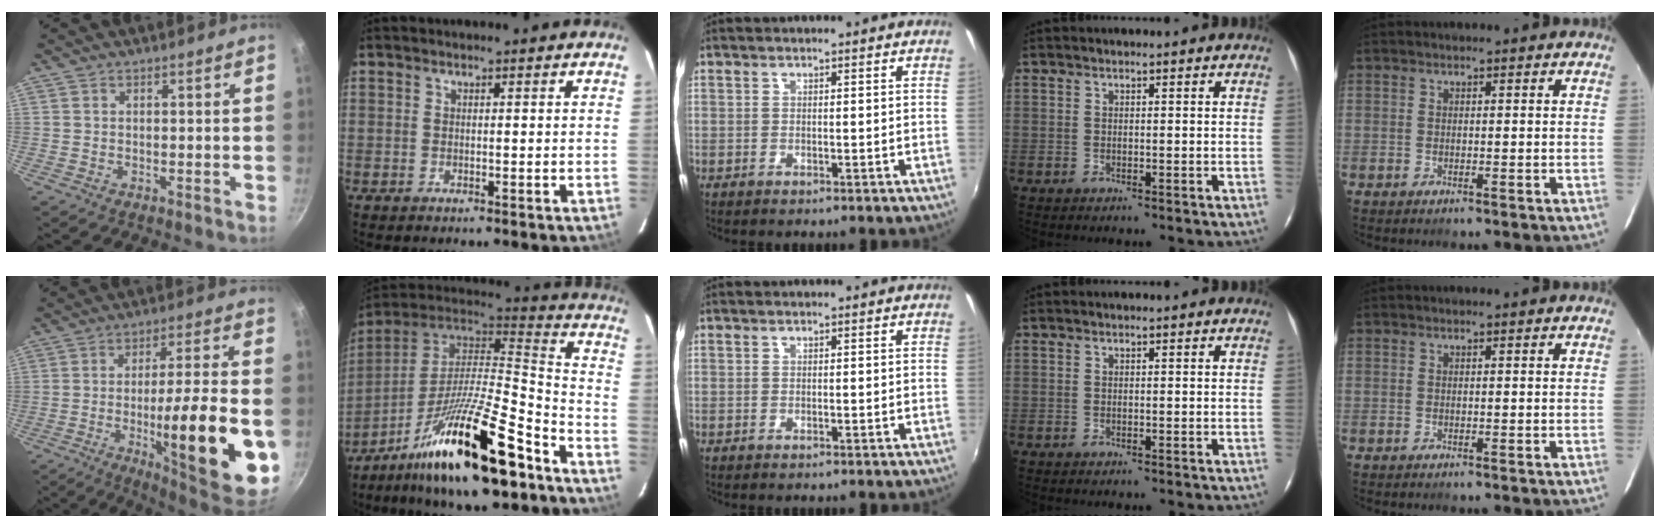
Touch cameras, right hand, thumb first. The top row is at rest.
{"thumb": {"total": 23.1, "force": [-5.9, 4.9, 21.8], "torque": [-0.296, 0.016, -0.081]}, "index": {"total": 24.2, "force": [-15.3, 5.1, 18.0], "torque": [-0.305, -0.023, -0.260]}}